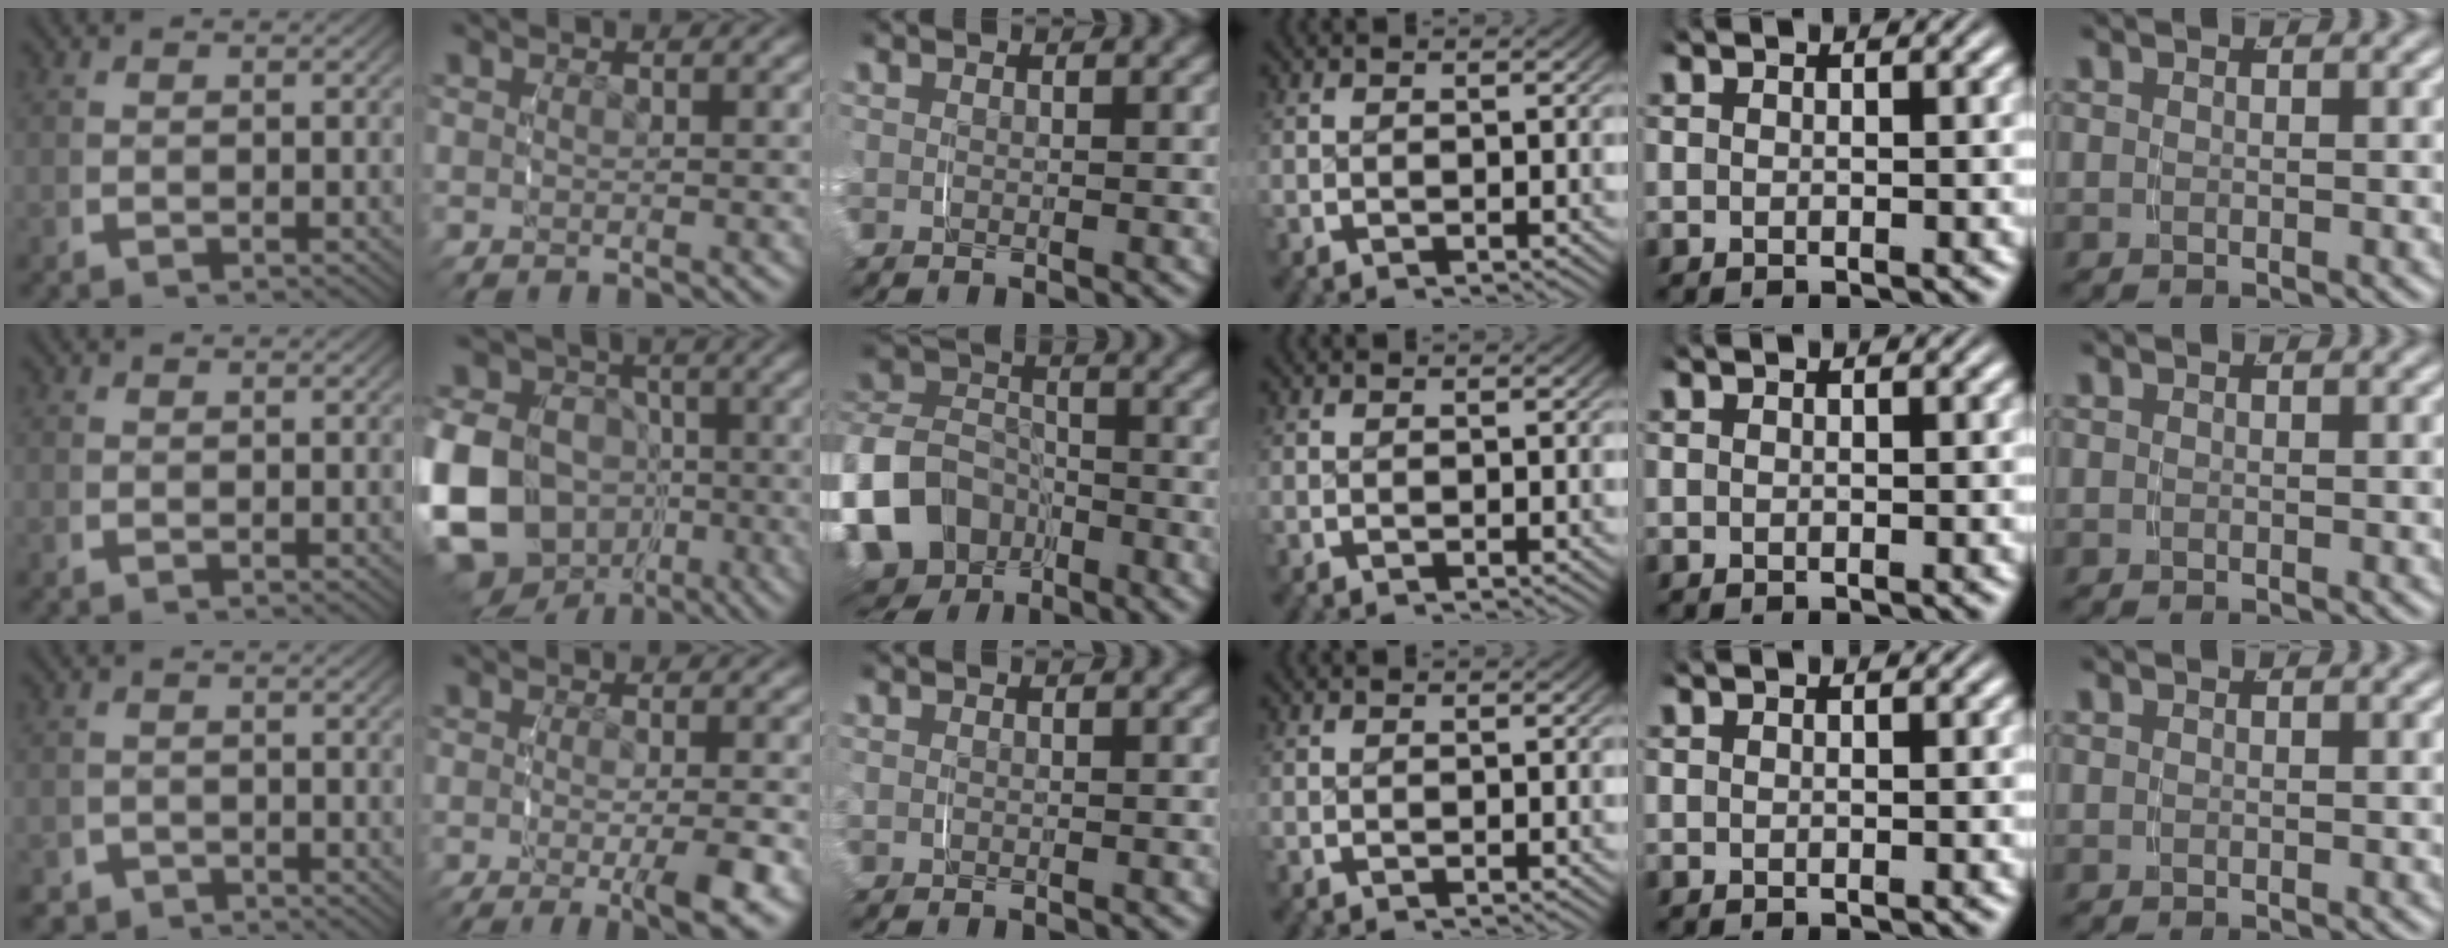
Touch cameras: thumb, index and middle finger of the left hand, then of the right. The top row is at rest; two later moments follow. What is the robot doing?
{"motion": "grasp_and_lifting", "object": "paper towel"}